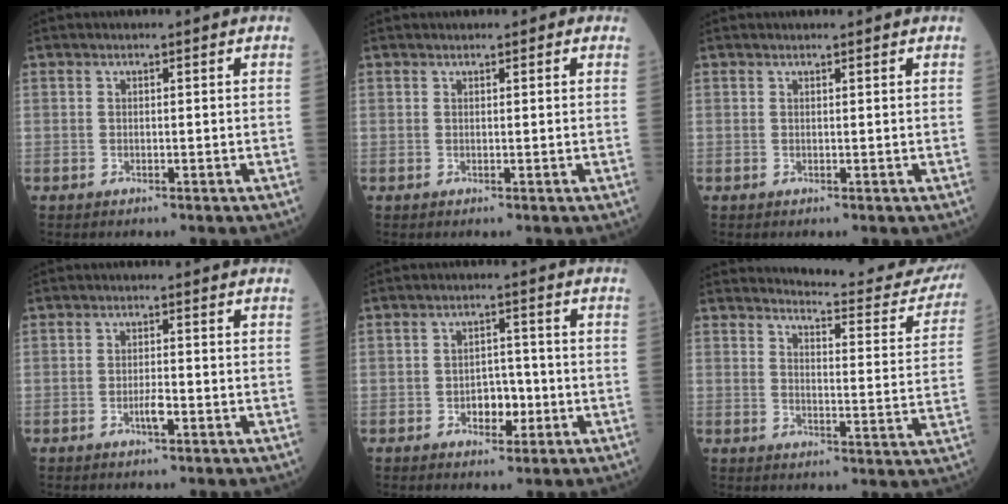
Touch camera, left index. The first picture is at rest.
{"total": 1.2, "force": [0.9, 0.5, 0.6], "torque": [-0.011, 0.009, 0.009]}
{"total": 1.6, "force": [1.5, 0.1, 0.4], "torque": [-0.011, 0.007, 0.019]}
{"total": 1.7, "force": [-0.7, 0.2, 1.6], "torque": [-0.030, 0.000, -0.012]}
{"total": 3.9, "force": [-1.2, 2.3, 2.8], "torque": [-0.038, 0.006, -0.017]}
{"total": 16.0, "force": [15.6, 1.5, 3.3], "torque": [-0.031, -0.078, 0.167]}